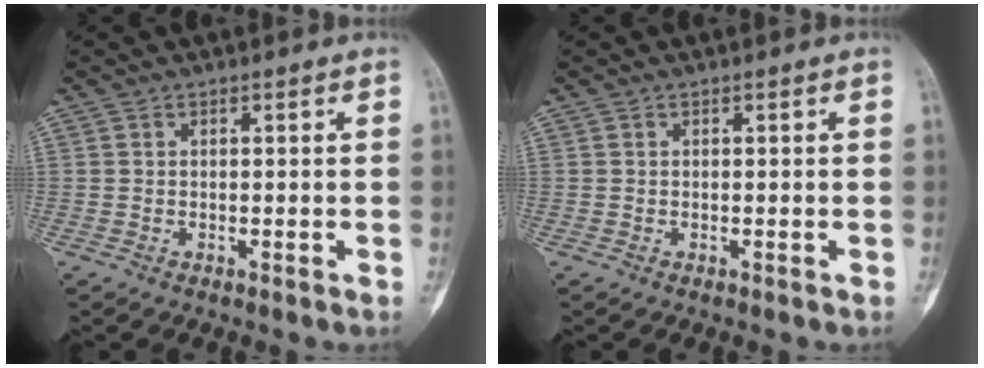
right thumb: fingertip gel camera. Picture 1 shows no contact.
{"total": 0.0}